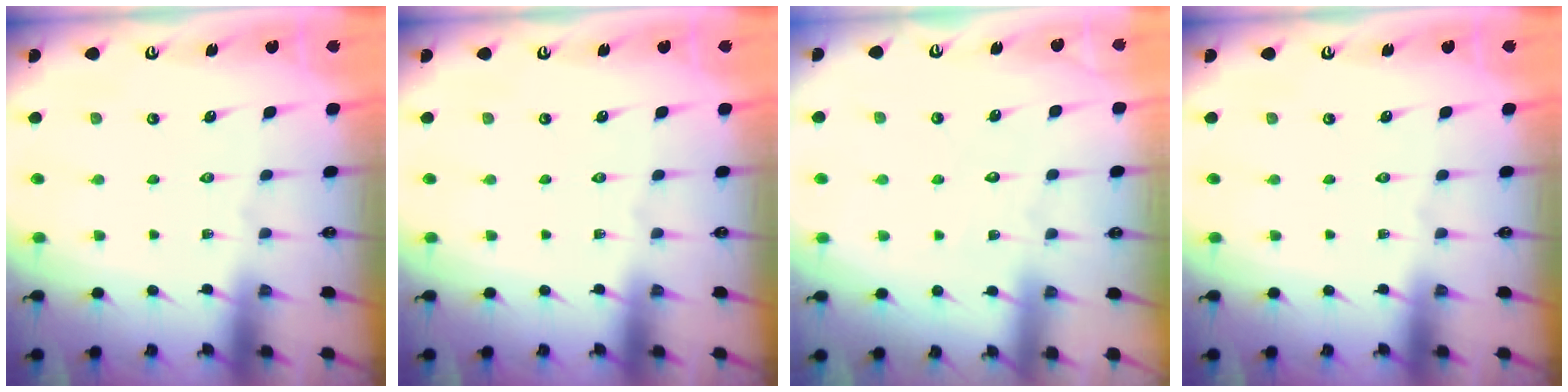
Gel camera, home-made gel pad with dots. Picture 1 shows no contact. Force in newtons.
{"total": 0.0}
{"total": 2.9, "press": 2.9, "slide": 0.3}
{"total": 0.0}